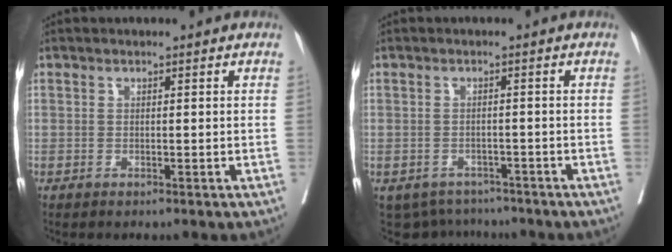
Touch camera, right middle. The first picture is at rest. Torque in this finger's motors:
{"motor_torque": [-0.38, -0.07, -0.01, -0.02]}